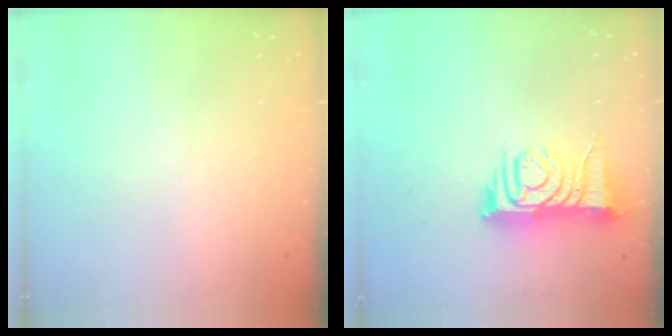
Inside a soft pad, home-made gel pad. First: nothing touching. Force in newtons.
{"total": 9.4, "press": 9.3, "slide": 1.2}